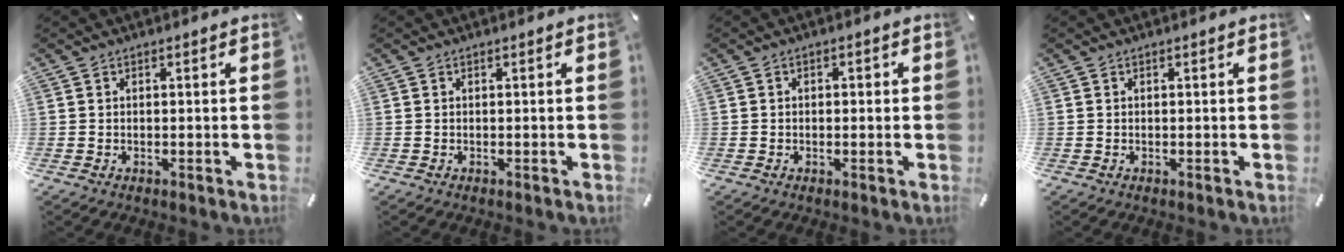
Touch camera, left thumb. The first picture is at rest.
{"total": 0.0}
{"total": 1.2, "force": [-0.4, 1.0, 0.6], "torque": [-0.012, 0.006, -0.010]}
{"total": 0.0}